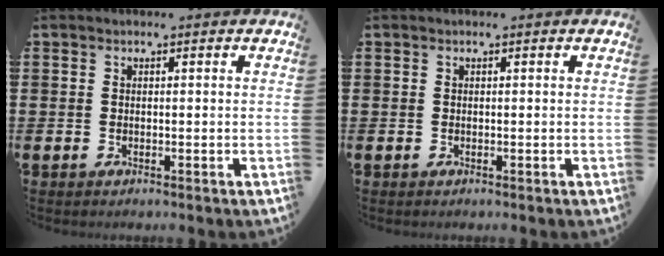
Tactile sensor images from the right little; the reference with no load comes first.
{"total": 0.0}